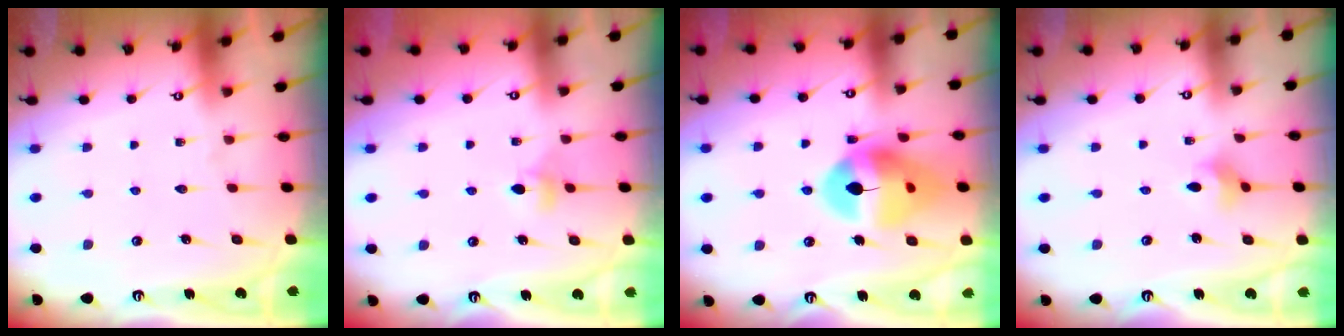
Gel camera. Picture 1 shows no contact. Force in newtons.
{"total": 4.2, "press": 4.2, "slide": 0.5}
{"total": 15.5, "press": 15.5, "slide": 1.6}
{"total": 2.9, "press": 2.8, "slide": 0.8}